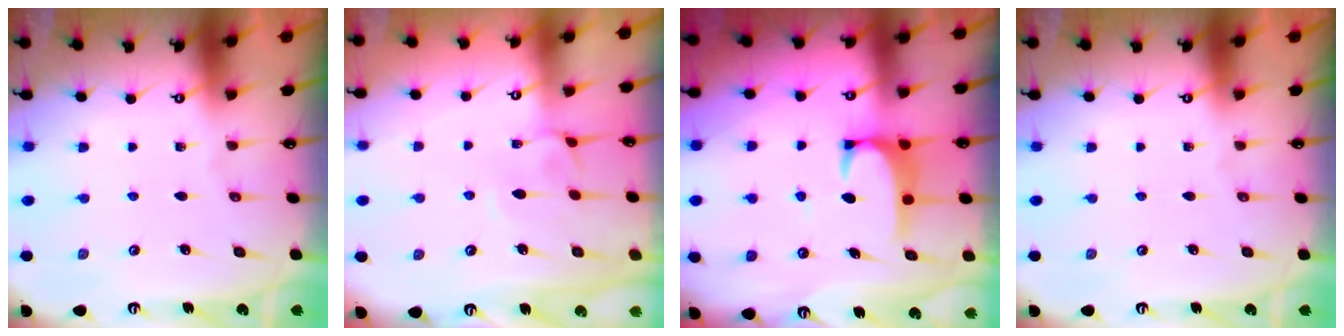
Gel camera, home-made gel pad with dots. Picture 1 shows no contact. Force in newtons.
{"total": 2.9, "press": 2.9, "slide": 0.2}
{"total": 2.9, "press": 2.8, "slide": 0.7}
{"total": 0.0}